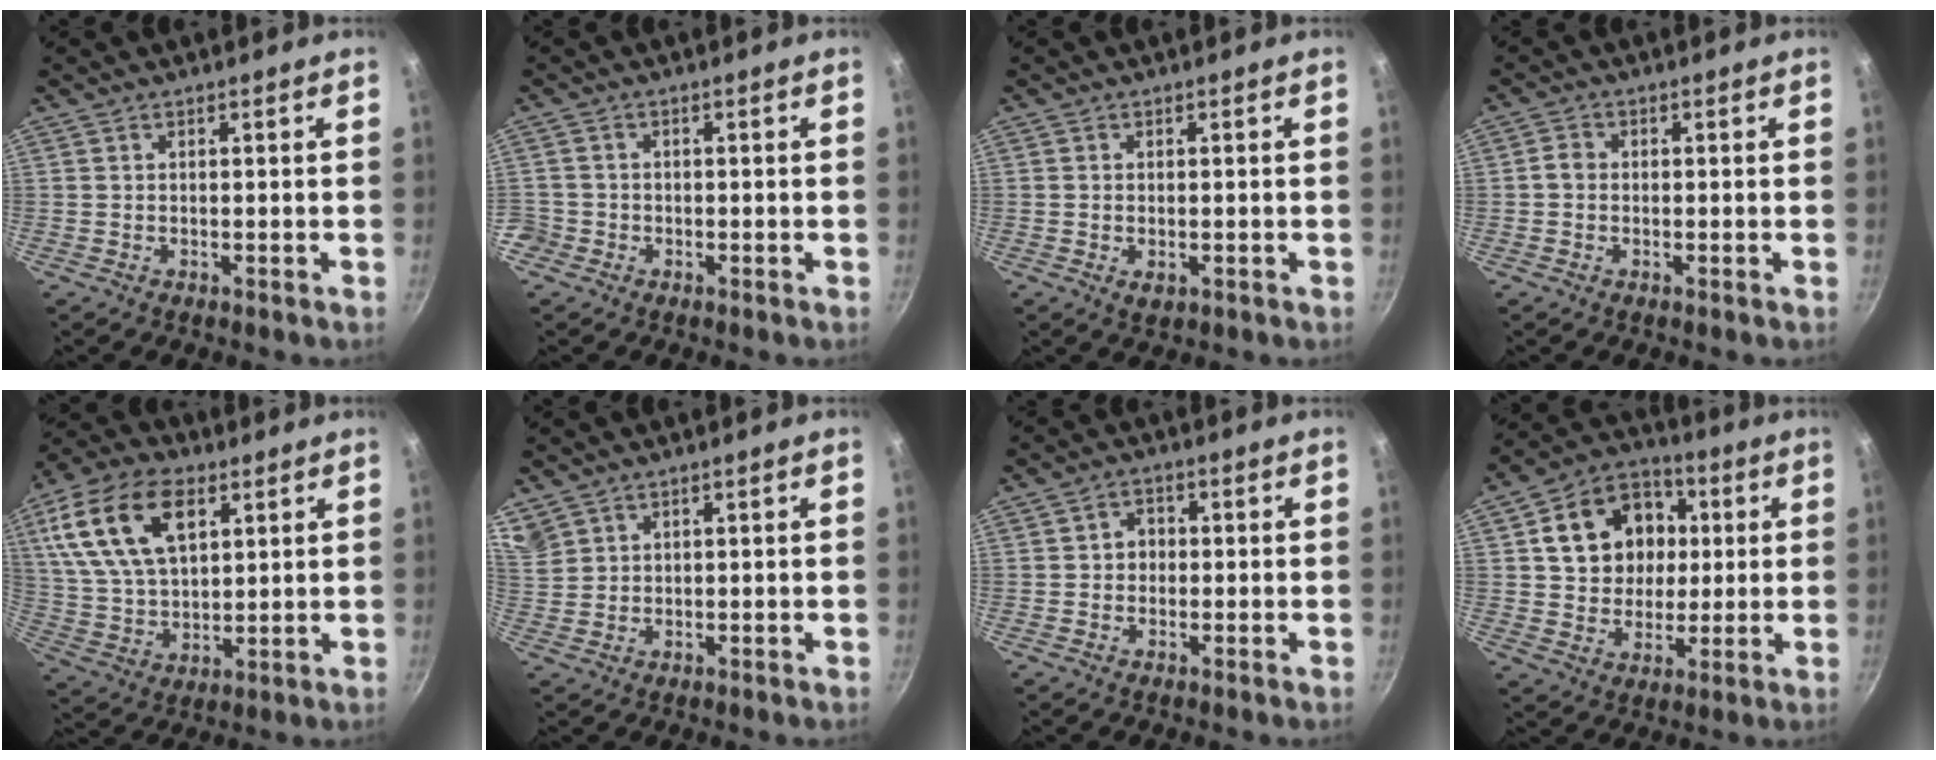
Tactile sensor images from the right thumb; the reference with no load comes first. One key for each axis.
{"total": 2.5, "fx": -1.2, "fy": 2.2, "fz": 0.2, "tx": 0.004, "ty": 0.014, "tz": -0.021}
{"total": 2.2, "fx": -0.5, "fy": 1.4, "fz": 1.6, "tx": -0.026, "ty": -0.005, "tz": -0.005}
{"total": 2.0, "fx": -0.3, "fy": 1.7, "fz": 1.0, "tx": -0.016, "ty": 0.011, "tz": -0.009}
{"total": 19.3, "fx": 7.2, "fy": 11.4, "fz": 13.8, "tx": -0.249, "ty": -0.011, "tz": 0.137}
{"total": 6.6, "fx": 4.5, "fy": 4.4, "fz": 2.1, "tx": -0.040, "ty": 0.013, "tz": 0.103}
{"total": 3.4, "fx": 0.0, "fy": 3.0, "fz": 1.6, "tx": -0.004, "ty": 0.008, "tz": -0.003}
{"total": 15.9, "fx": 3.1, "fy": 13.1, "fz": 8.4, "tx": -0.114, "ty": 0.019, "tz": 0.053}